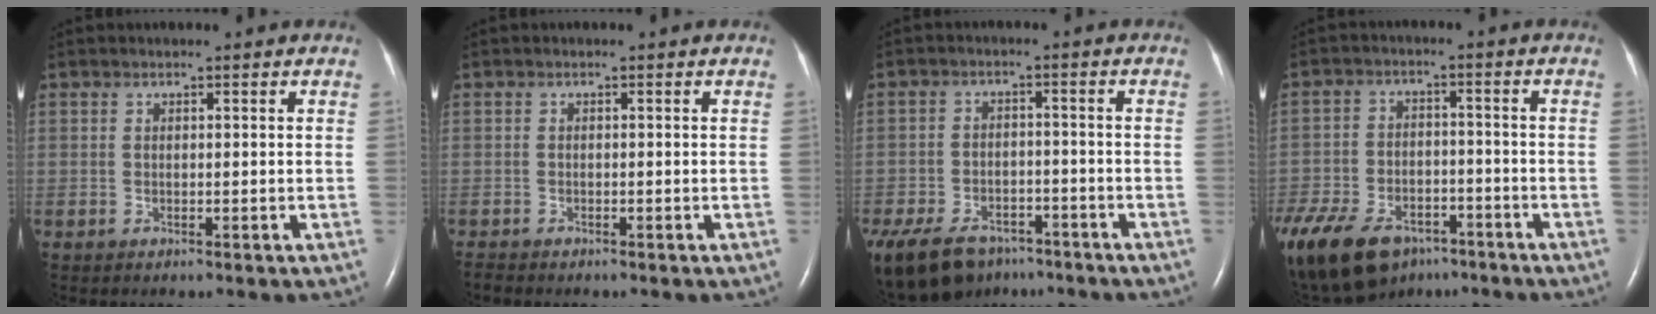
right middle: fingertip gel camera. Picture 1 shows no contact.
{"total": 0.8, "force": [-0.8, 0.1, 0.1], "torque": [-0.005, -0.003, -0.016]}
{"total": 19.0, "force": [-12.8, 11.3, 8.5], "torque": [-0.260, -0.028, -0.188]}
{"total": 26.1, "force": [-16.2, 15.6, 13.1], "torque": [-0.380, -0.041, -0.254]}